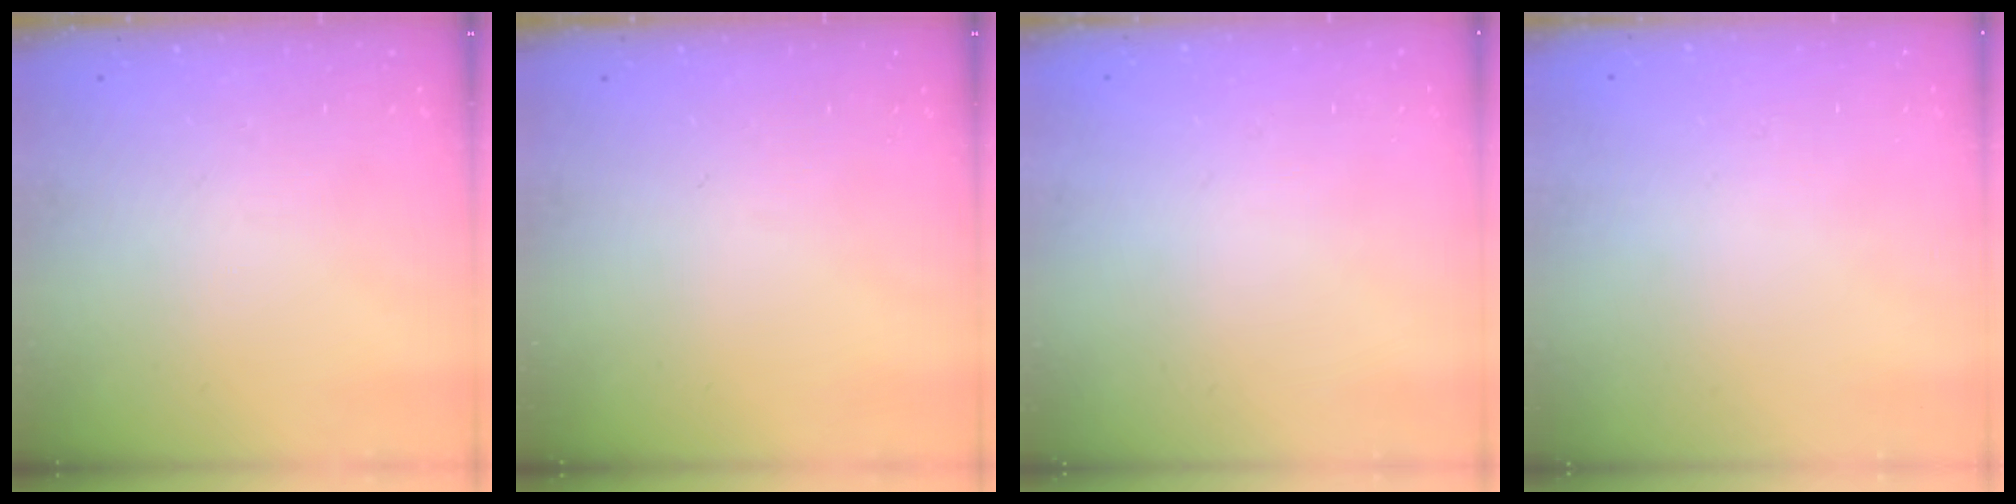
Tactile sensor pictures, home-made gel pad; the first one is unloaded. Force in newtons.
{"total": 0.0}
{"total": 1.8, "press": 1.8, "slide": 0.2}
{"total": 1.6, "press": 1.6, "slide": 0.2}